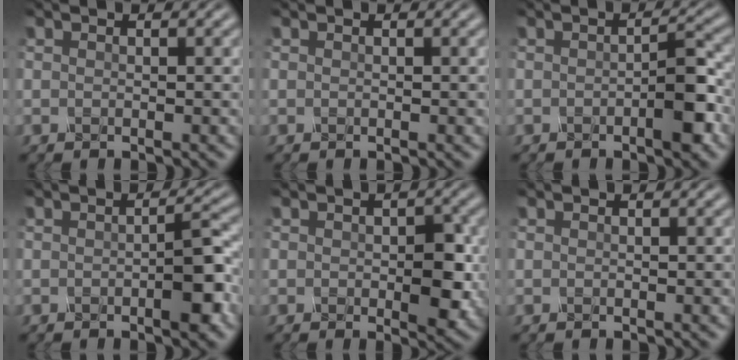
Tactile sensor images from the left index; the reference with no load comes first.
{"total": 0.0}
{"total": 2.8, "force": [-1.3, 0.2, 2.4], "torque": [-0.053, 0.002, -0.017]}
{"total": 3.0, "force": [-1.3, 0.1, 2.7], "torque": [-0.055, 0.001, -0.015]}
{"total": 3.2, "force": [-0.6, 1.4, 2.8], "torque": [-0.056, -0.004, 0.002]}
{"total": 0.6, "force": [-0.1, 0.3, 0.5], "torque": [-0.002, 0.005, -0.006]}